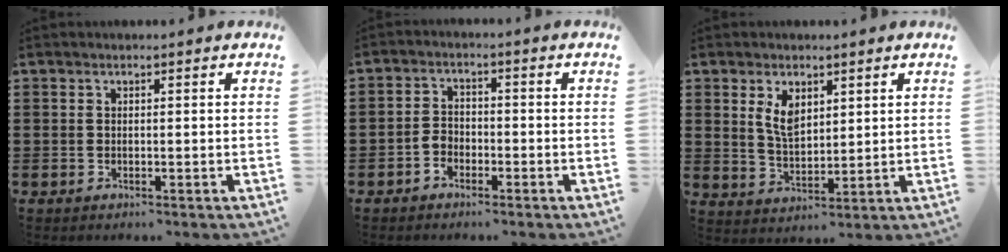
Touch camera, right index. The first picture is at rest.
{"total": 2.8, "force": [-1.7, 1.9, 1.2], "torque": [-0.027, 0.008, -0.036]}
{"total": 4.8, "force": [2.3, 2.6, 3.4], "torque": [-0.066, 0.004, 0.039]}